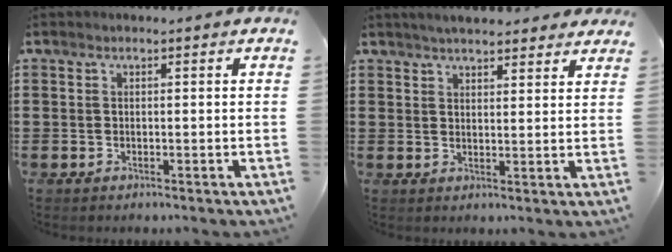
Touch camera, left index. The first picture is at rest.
{"total": 3.4, "force": [3.2, 0.3, 1.0], "torque": [-0.028, -0.006, 0.059]}